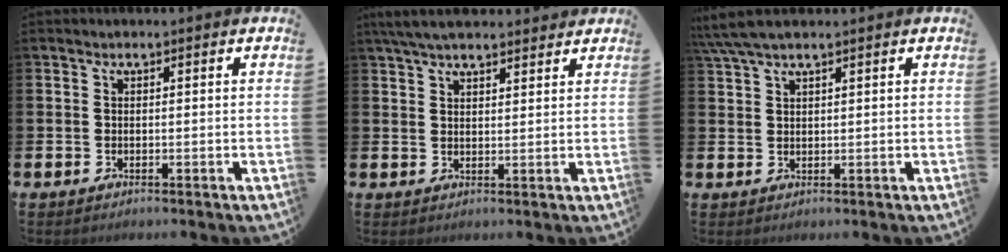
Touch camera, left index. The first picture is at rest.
{"total": 5.1, "force": [4.6, 1.3, 1.7], "torque": [-0.050, -0.008, 0.088]}
{"total": 3.7, "force": [3.0, 0.7, 2.1], "torque": [-0.051, 0.001, 0.056]}